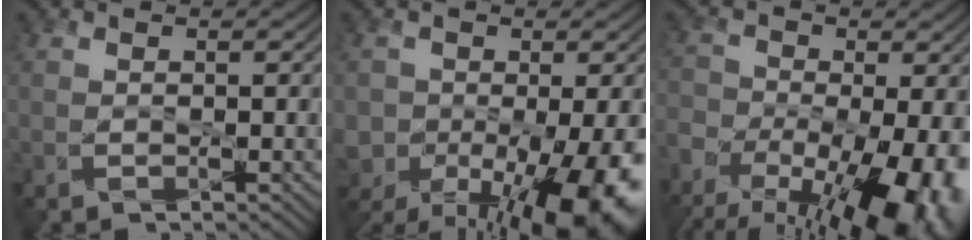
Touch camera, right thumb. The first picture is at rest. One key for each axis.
{"total": 16.5, "fx": -6.3, "fy": 9.9, "fz": 11.5, "tx": -0.198, "ty": -0.044, "tz": -0.084}
{"total": 20.6, "fx": -11.4, "fy": 11.2, "fz": 13.0, "tx": -0.232, "ty": -0.050, "tz": -0.146}